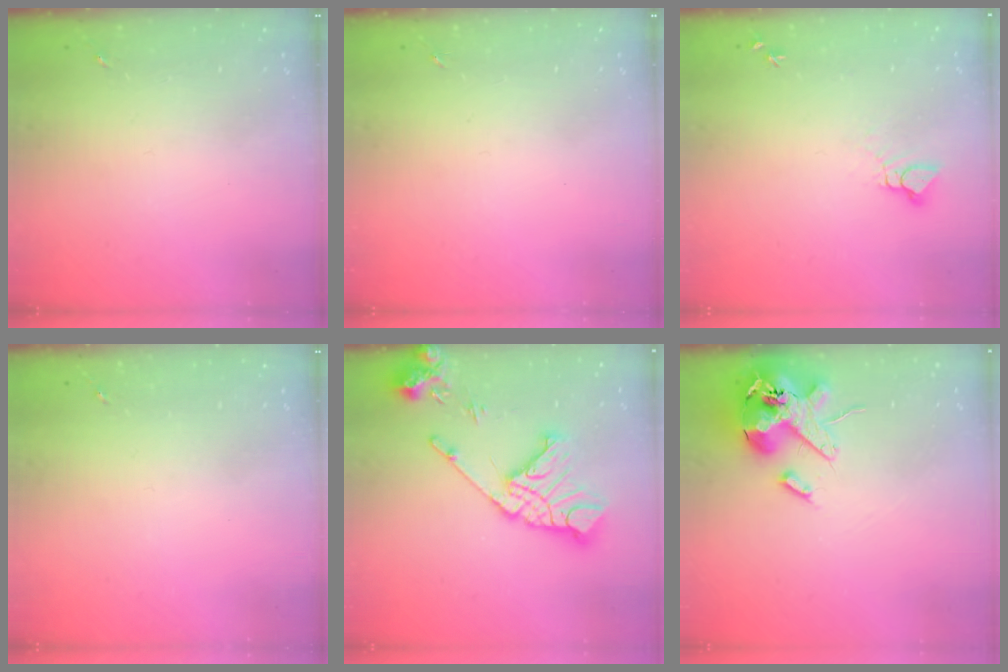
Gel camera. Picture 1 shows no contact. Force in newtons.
{"total": 0.0}
{"total": 3.9, "press": 3.9, "slide": 0.2}
{"total": 0.0}
{"total": 19.0, "press": 18.8, "slide": 2.3}
{"total": 15.7, "press": 15.5, "slide": 2.7}